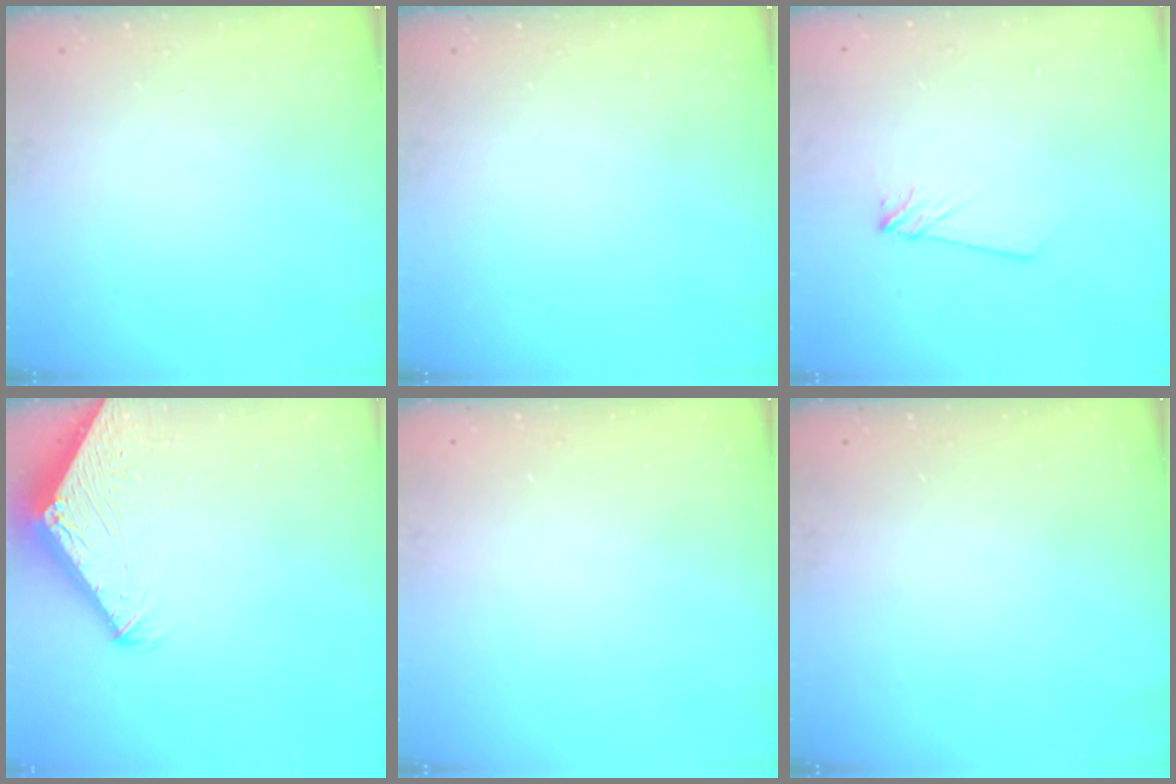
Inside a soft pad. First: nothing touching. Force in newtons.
{"total": 0.0}
{"total": 3.8, "press": 3.7, "slide": 0.6}
{"total": 4.7, "press": 4.7, "slide": 0.1}
{"total": 0.0}
{"total": 0.0}